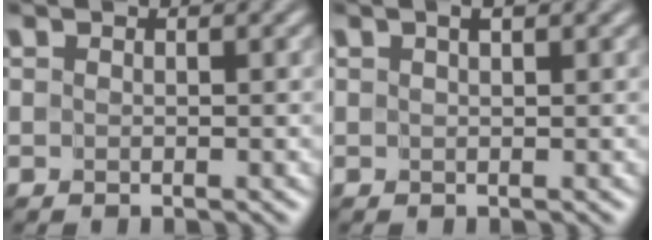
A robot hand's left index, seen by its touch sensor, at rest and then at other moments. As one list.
[{"total": 1.5, "force": [0.9, 0.3, 1.2], "torque": [-0.014, -0.003, 0.012]}]